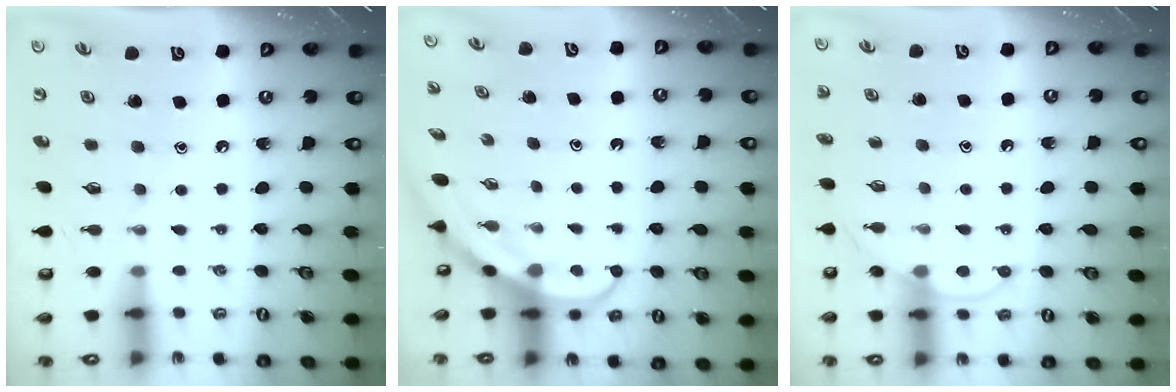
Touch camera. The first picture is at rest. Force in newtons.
{"total": 3.9, "press": 3.9, "slide": 0.3}
{"total": 7.3, "press": 7.3, "slide": 0.7}